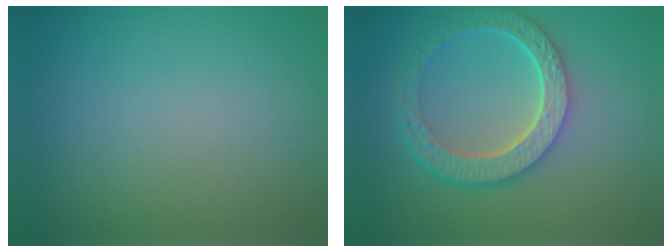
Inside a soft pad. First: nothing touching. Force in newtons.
{"total": 6.0, "press": 4.4, "slide": 4.1}